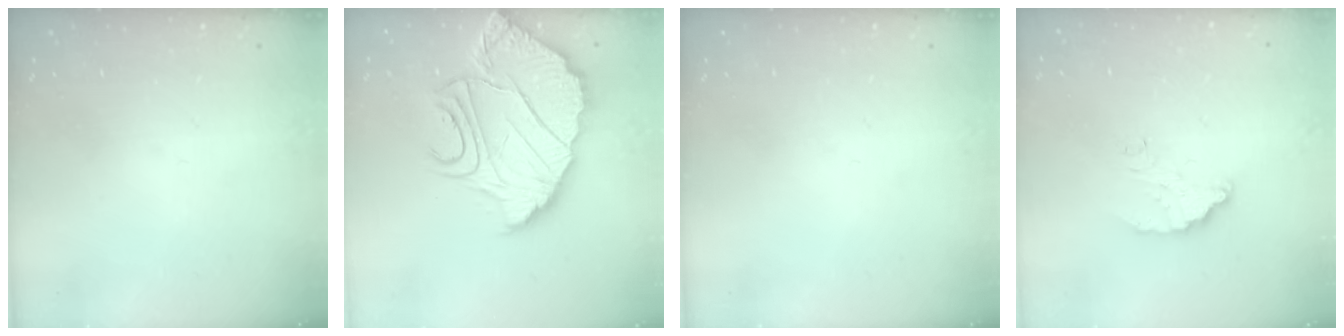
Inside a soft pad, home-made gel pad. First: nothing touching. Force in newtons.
{"total": 14.8, "press": 14.7, "slide": 1.3}
{"total": 0.0}
{"total": 4.9, "press": 4.9, "slide": 0.3}